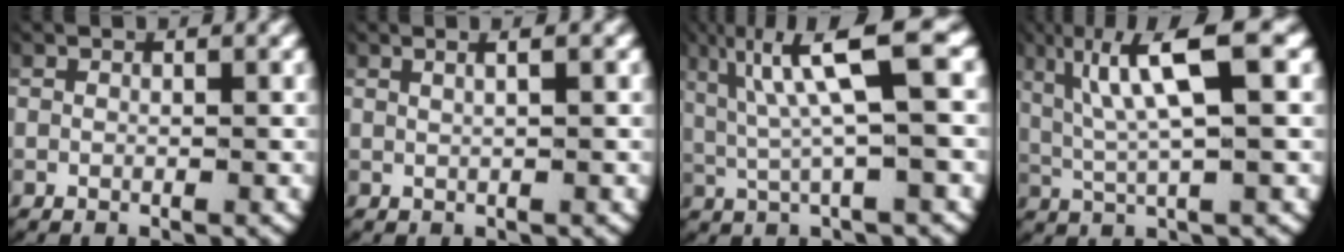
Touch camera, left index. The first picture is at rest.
{"total": 1.6, "force": [0.8, 0.1, 1.4], "torque": [-0.019, 0.008, 0.015]}
{"total": 6.0, "force": [2.0, 1.3, 5.5], "torque": [-0.093, 0.015, 0.033]}
{"total": 6.5, "force": [2.5, 1.7, 5.8], "torque": [-0.103, 0.009, 0.043]}